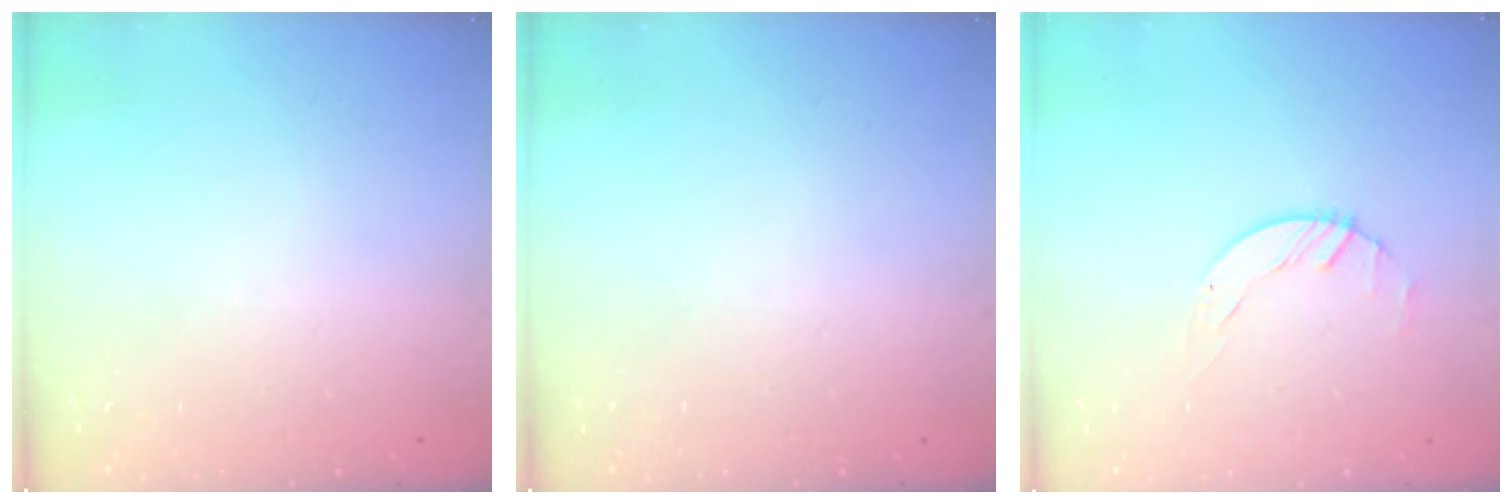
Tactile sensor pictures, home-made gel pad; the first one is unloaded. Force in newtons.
{"total": 0.0}
{"total": 0.6, "press": 0.6, "slide": 0.1}